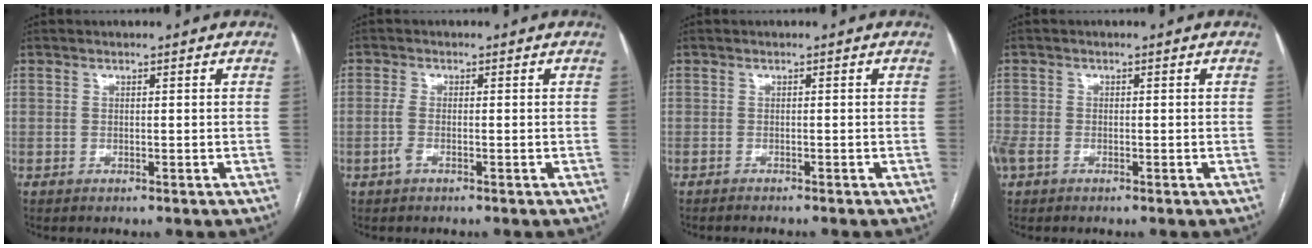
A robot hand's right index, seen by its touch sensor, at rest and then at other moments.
{"total": 1.8, "force": [-0.8, 0.6, 1.6], "torque": [-0.038, 0.001, -0.018]}
{"total": 3.3, "force": [-3.0, 0.2, 1.4], "torque": [-0.018, -0.003, -0.036]}
{"total": 3.2, "force": [-1.5, 2.1, 1.9], "torque": [-0.053, 0.000, -0.026]}